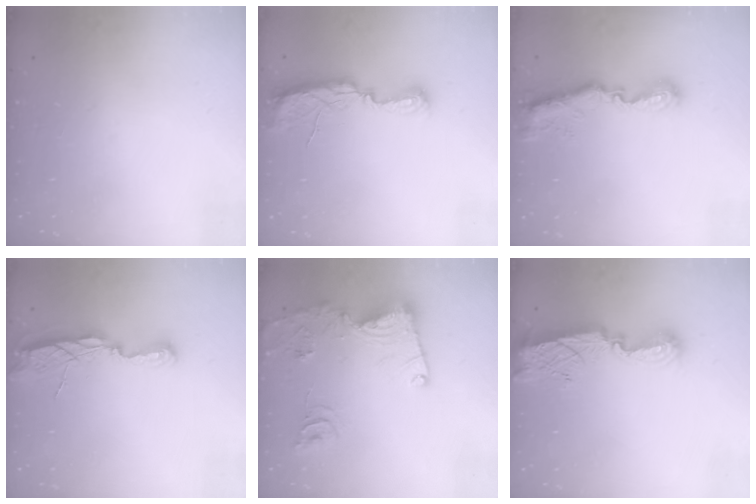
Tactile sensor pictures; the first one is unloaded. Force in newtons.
{"total": 10.5, "press": 9.0, "slide": 5.3}
{"total": 9.2, "press": 9.2, "slide": 0.4}
{"total": 7.5, "press": 7.5, "slide": 0.8}
{"total": 18.1, "press": 18.0, "slide": 2.0}
{"total": 9.8, "press": 9.8, "slide": 0.5}